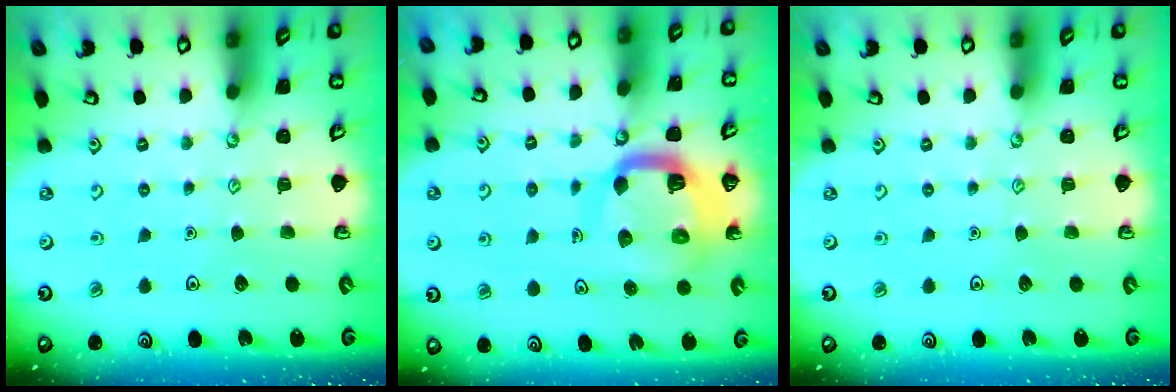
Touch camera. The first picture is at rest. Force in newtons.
{"total": 11.3, "press": 11.2, "slide": 1.3}
{"total": 0.0}